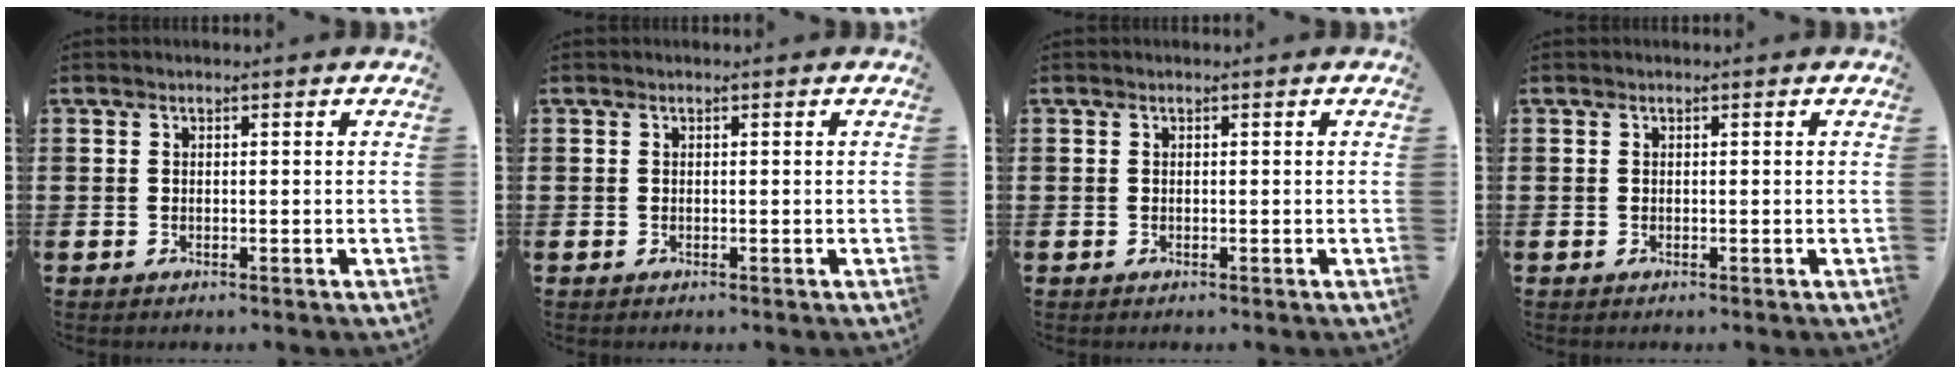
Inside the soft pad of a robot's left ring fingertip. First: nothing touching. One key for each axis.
{"total": 0.0}
{"total": 0.0}
{"total": 0.0}